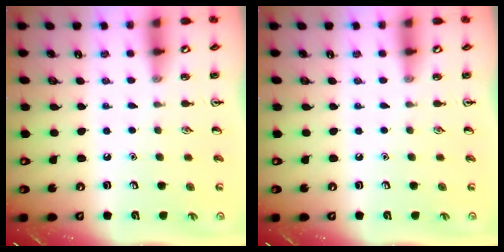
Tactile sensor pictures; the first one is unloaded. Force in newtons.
{"total": 0.0}